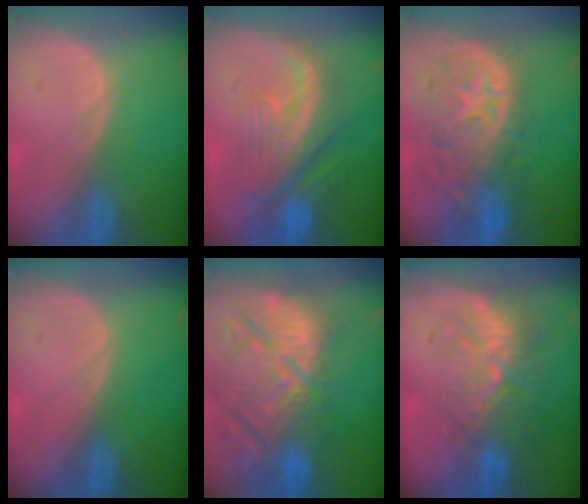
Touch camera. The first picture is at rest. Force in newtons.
{"total": 9.2, "press": 8.9, "slide": 2.3}
{"total": 11.1, "press": 9.8, "slide": 5.2}
{"total": 0.0}
{"total": 14.8, "press": 12.9, "slide": 7.3}
{"total": 9.4, "press": 8.7, "slide": 3.5}